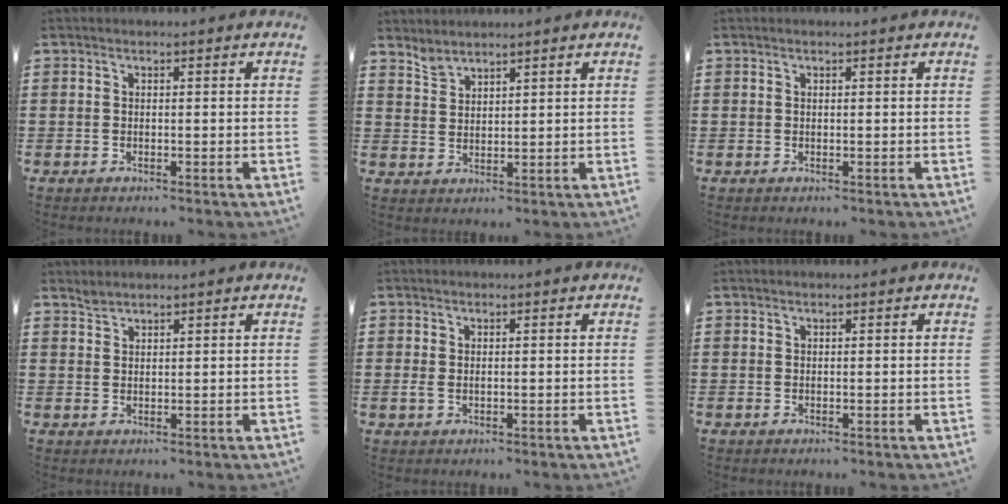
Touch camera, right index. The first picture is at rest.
{"total": 2.4, "force": [2.3, 0.6, 0.3], "torque": [-0.013, -0.001, 0.045]}
{"total": 0.0}
{"total": 1.3, "force": [1.3, 0.3, 0.1], "torque": [-0.005, -0.001, 0.025]}
{"total": 1.3, "force": [0.1, 0.7, 1.0], "torque": [-0.023, 0.004, 0.001]}
{"total": 0.0}